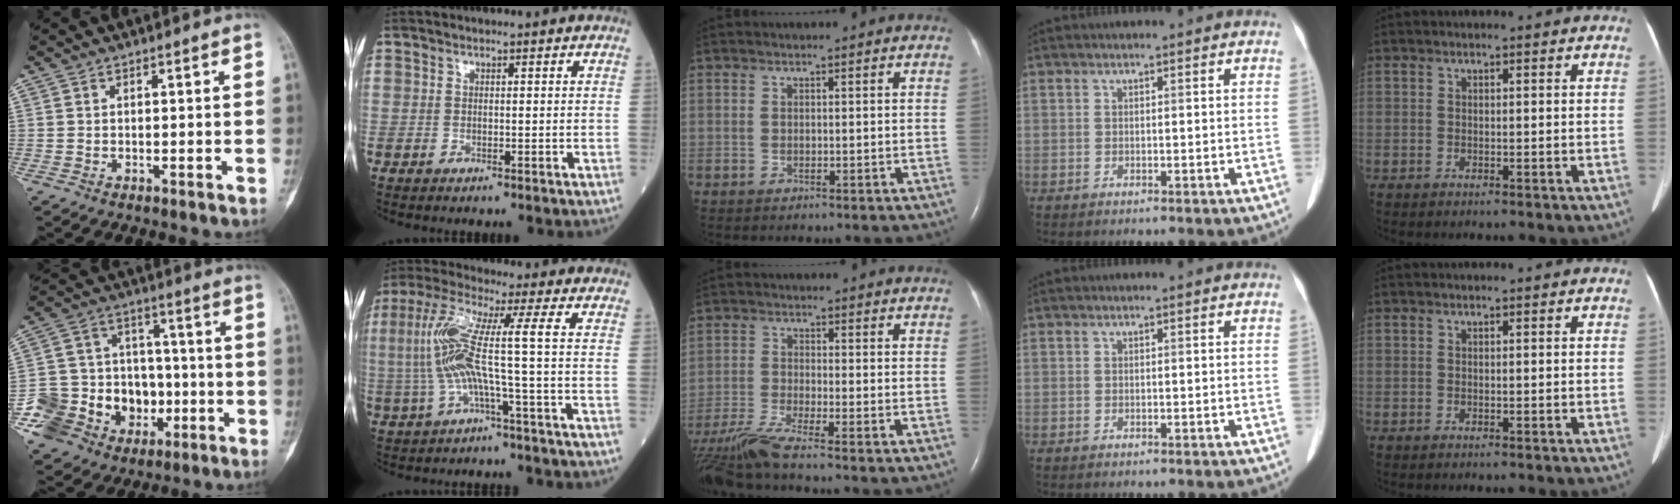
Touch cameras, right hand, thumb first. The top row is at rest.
{"thumb": {"total": 19.1, "force": [-6.2, 15.7, 8.8], "torque": [-0.141, 0.068, -0.096]}, "index": {"total": 9.4, "force": [-0.9, -0.8, 9.3], "torque": [-0.214, 0.022, -0.022]}, "middle": {"total": 10.7, "force": [-8.7, -1.5, 6.0], "torque": [-0.125, -0.026, -0.163]}}